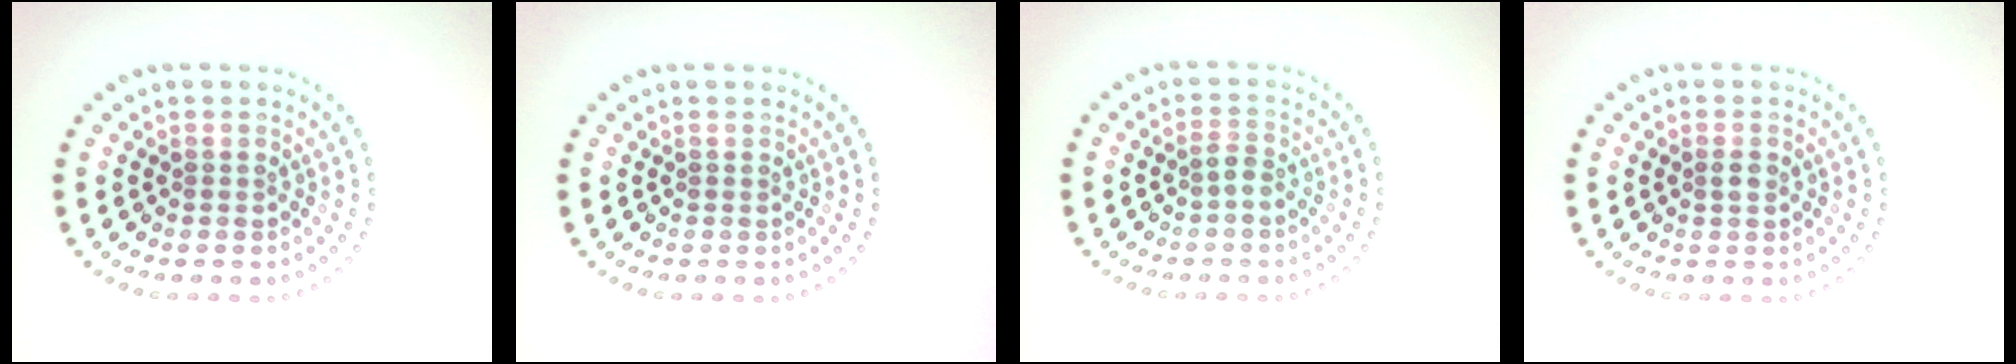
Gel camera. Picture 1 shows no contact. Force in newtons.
{"total": 0.0}
{"total": 1.2, "press": 1.0, "slide": 0.6}
{"total": 1.0, "press": 0.9, "slide": 0.2}